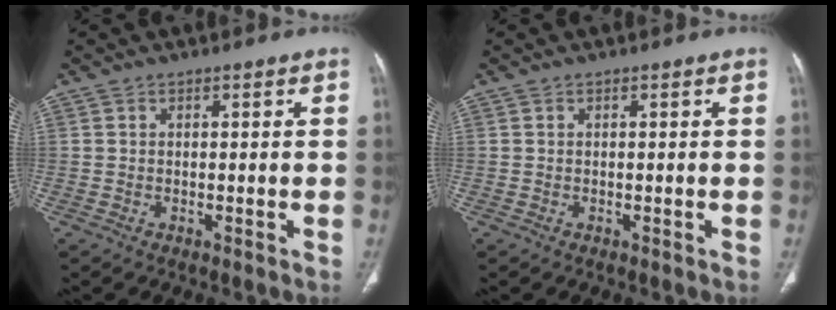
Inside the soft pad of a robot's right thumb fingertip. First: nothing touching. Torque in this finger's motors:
{"motor_torque": [0.05, 0.02, -0.24, 0.08, 0.02]}